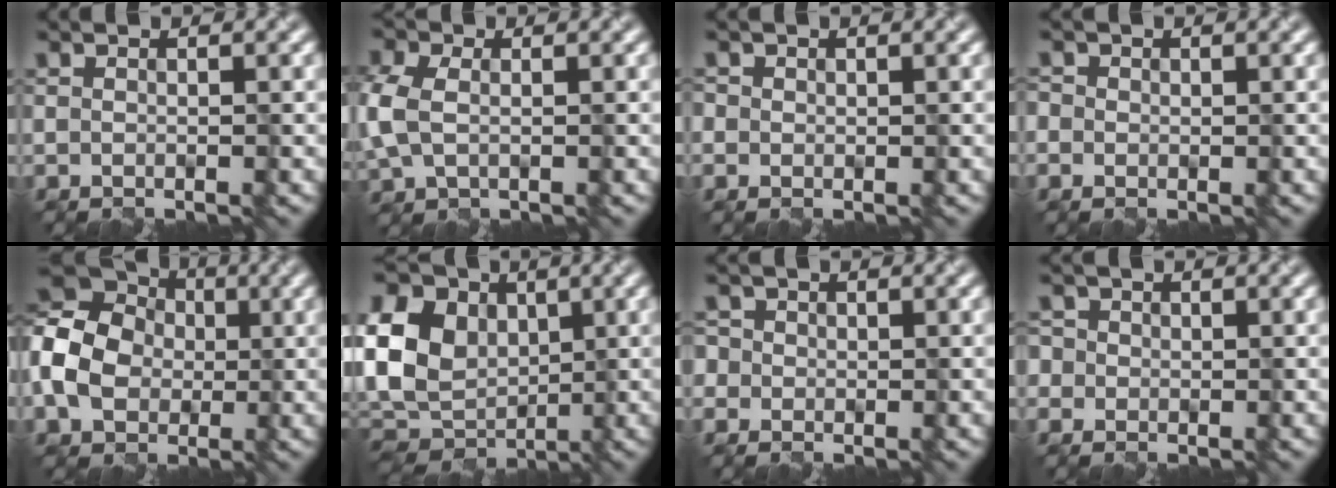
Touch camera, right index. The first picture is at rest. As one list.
[{"total": 3.1, "force": [0.3, 2.4, 2.0], "torque": [-0.084, 0.007, 0.006]}, {"total": 0.6, "force": [-0.1, 0.3, -0.5], "torque": [-0.004, 0.003, 0.004]}, {"total": 0.7, "force": [-0.3, 0.5, -0.4], "torque": [-0.003, 0.001, 0.001]}, {"total": 10.1, "force": [0.0, 8.6, 5.2], "torque": [-0.145, 0.027, -0.031]}, {"total": 9.9, "force": [2.6, 7.7, 5.5], "torque": [-0.159, 0.023, 0.042]}, {"total": 1.4, "force": [-0.4, 1.3, -0.1], "torque": [-0.004, 0.011, -0.007]}, {"total": 1.4, "force": [-0.4, 1.3, -0.2], "torque": [-0.005, 0.011, -0.006]}]